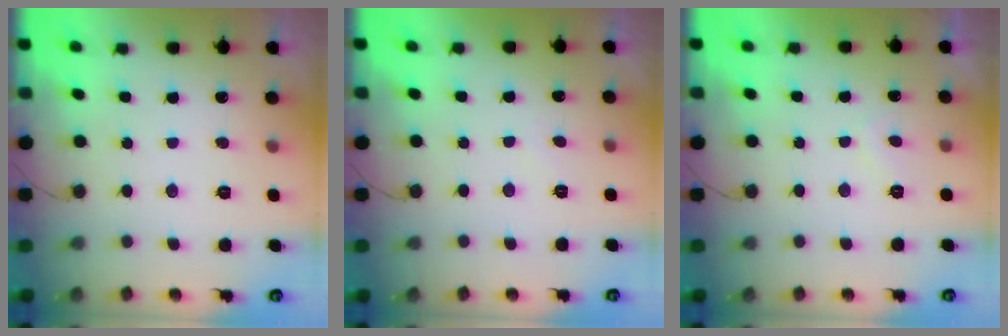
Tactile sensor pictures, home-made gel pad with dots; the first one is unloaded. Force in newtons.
{"total": 1.6, "press": 1.5, "slide": 0.4}
{"total": 1.6, "press": 1.5, "slide": 0.6}